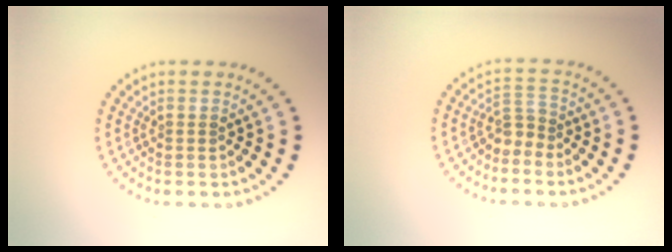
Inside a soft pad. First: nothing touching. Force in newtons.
{"total": 1.9, "press": 1.3, "slide": 1.4}